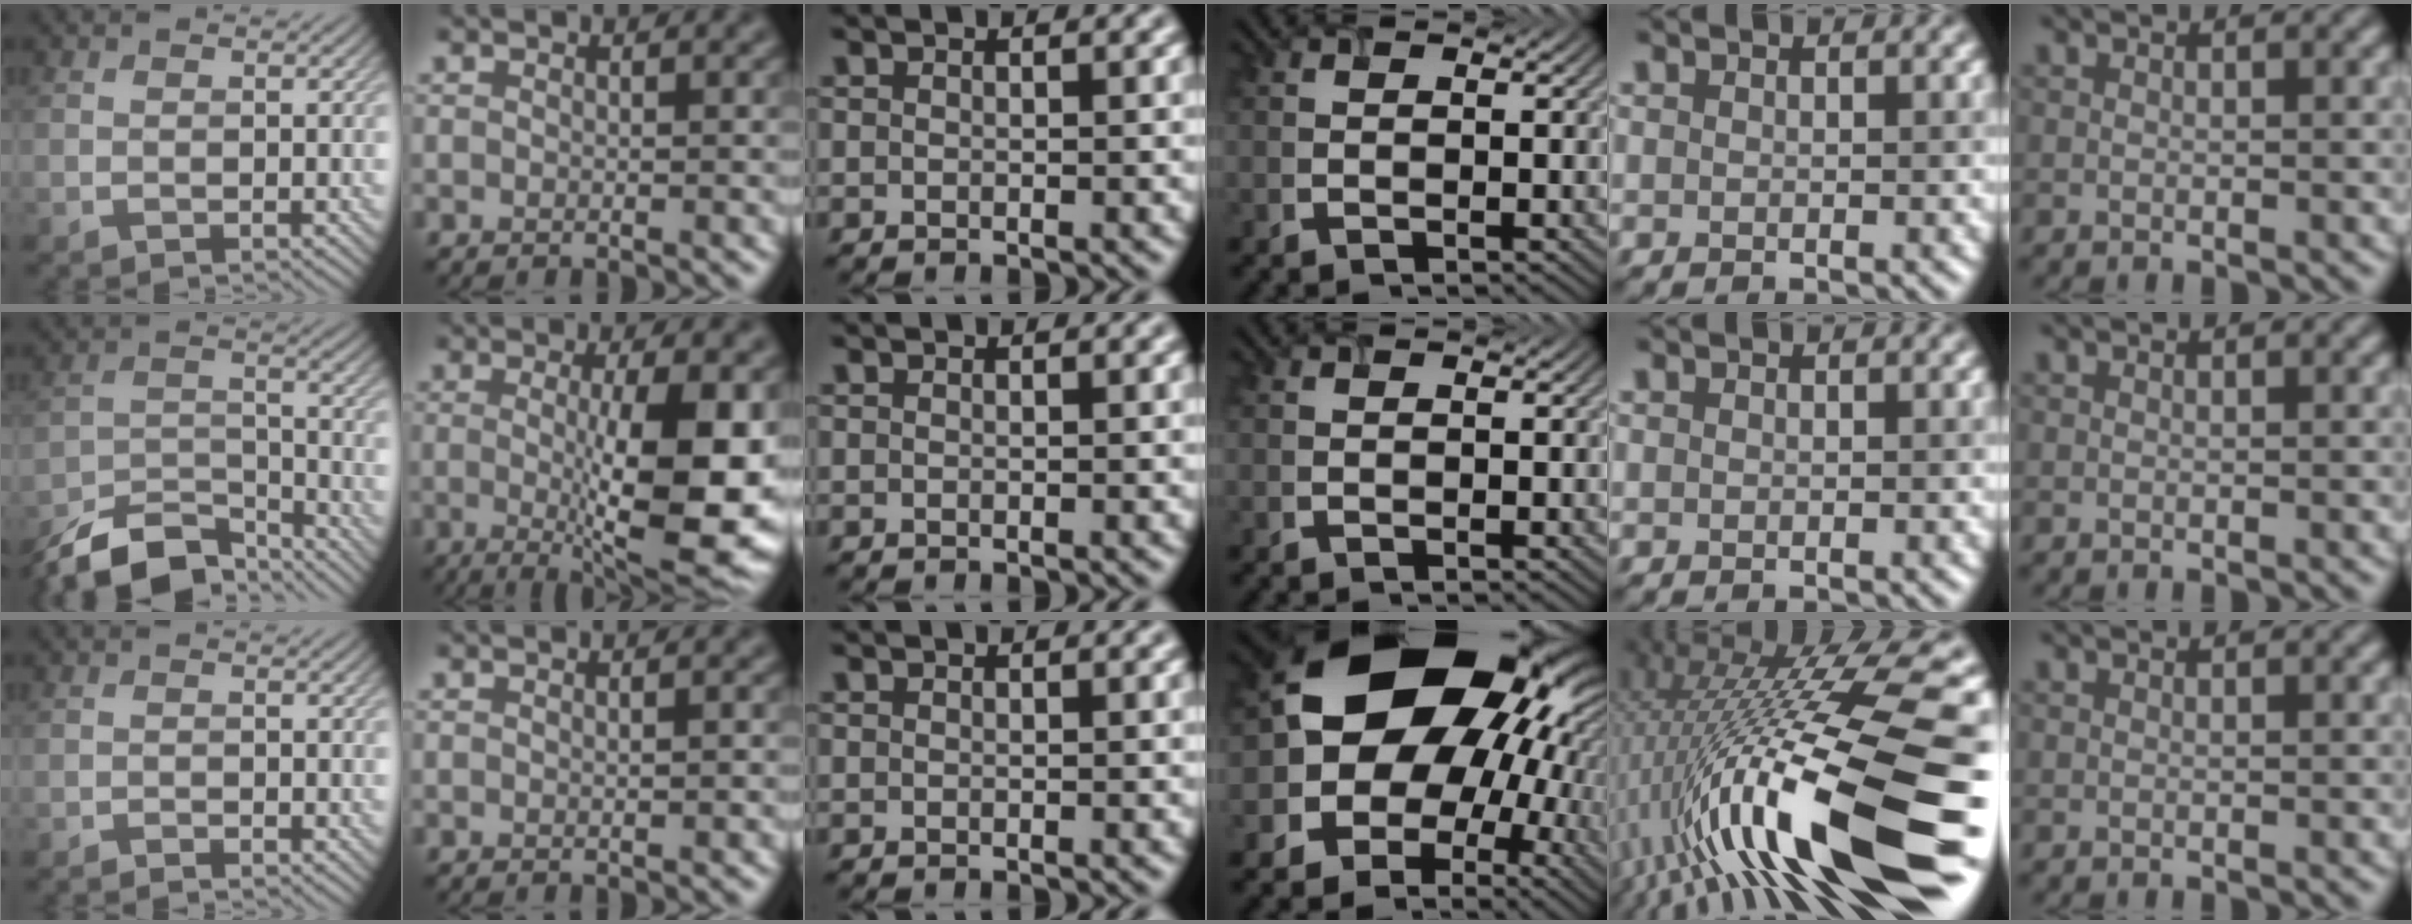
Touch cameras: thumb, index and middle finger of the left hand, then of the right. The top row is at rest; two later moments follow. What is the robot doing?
{"motion": "open", "object": "airpods case & airpods"}